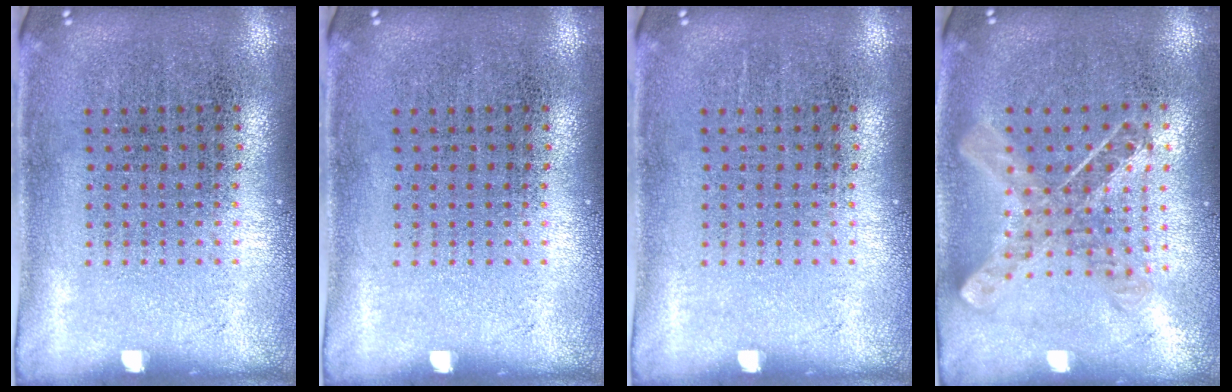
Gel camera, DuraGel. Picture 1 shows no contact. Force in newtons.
{"total": 0.0}
{"total": 0.0}
{"total": 1.0, "press": 0.9, "slide": 0.1}